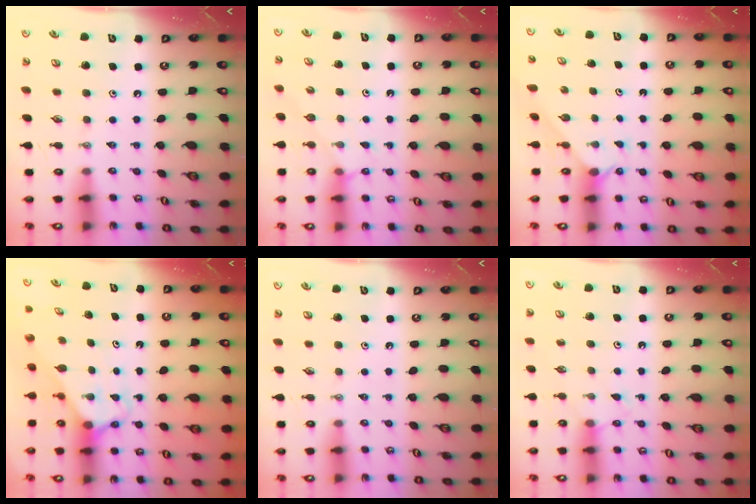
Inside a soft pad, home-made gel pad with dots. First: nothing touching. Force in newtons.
{"total": 3.3, "press": 3.3, "slide": 0.4}
{"total": 0.9, "press": 0.9, "slide": 0.1}
{"total": 2.6, "press": 2.6, "slide": 0.1}
{"total": 0.0}
{"total": 5.7, "press": 5.6, "slide": 0.7}